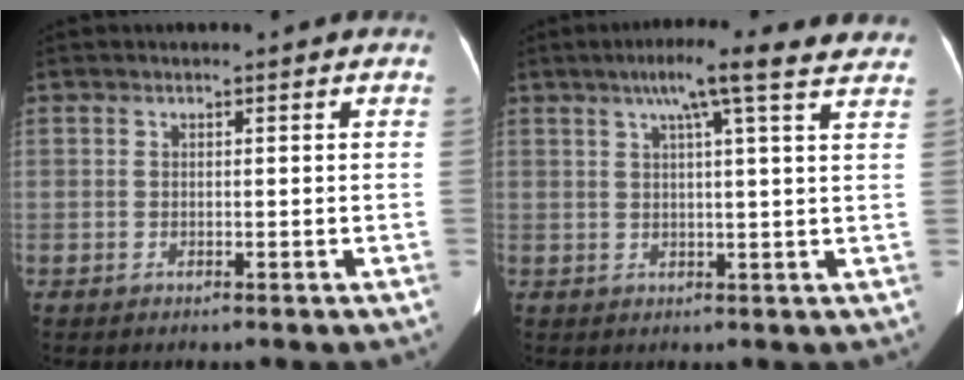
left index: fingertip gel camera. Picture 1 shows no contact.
{"total": 12.0, "force": [9.1, 0.1, 7.8], "torque": [-0.118, 0.031, 0.101]}